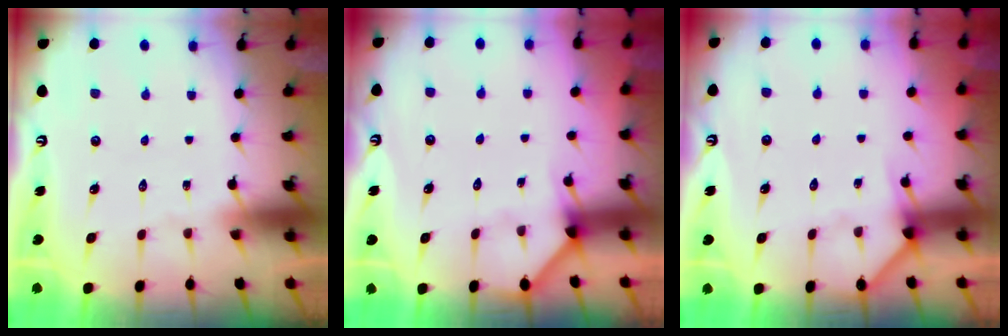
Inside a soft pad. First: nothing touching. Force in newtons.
{"total": 3.2, "press": 3.2, "slide": 0.3}
{"total": 4.3, "press": 4.3, "slide": 0.6}